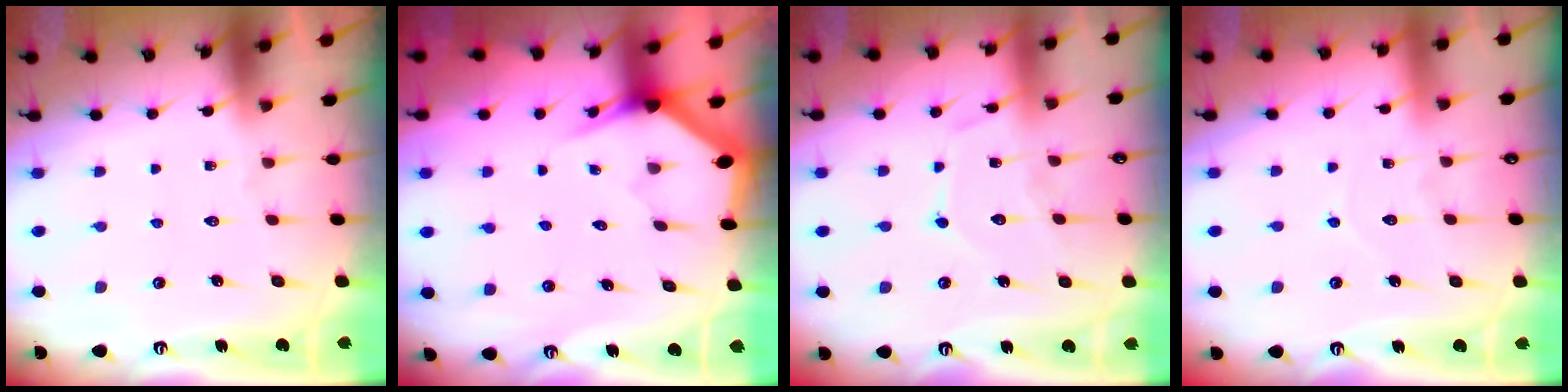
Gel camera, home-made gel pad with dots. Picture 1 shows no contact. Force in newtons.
{"total": 2.9, "press": 2.9, "slide": 0.0}
{"total": 9.8, "press": 9.8, "slide": 0.8}
{"total": 3.7, "press": 3.7, "slide": 0.3}